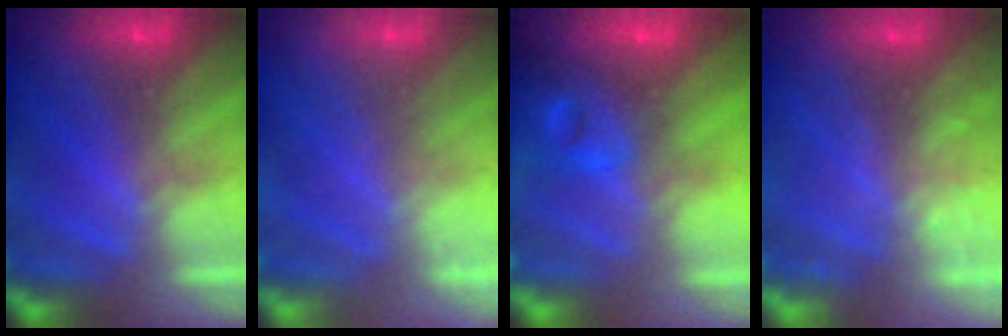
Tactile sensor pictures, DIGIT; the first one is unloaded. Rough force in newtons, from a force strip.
{"total": 2.4}
{"total": 7.7}
{"total": 6.7}